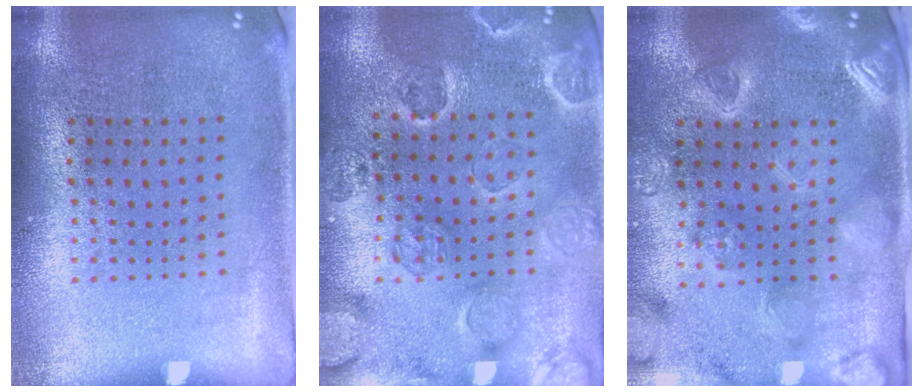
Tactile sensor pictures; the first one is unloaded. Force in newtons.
{"total": 2.5, "press": 2.3, "slide": 1.0}
{"total": 3.5, "press": 3.2, "slide": 1.3}